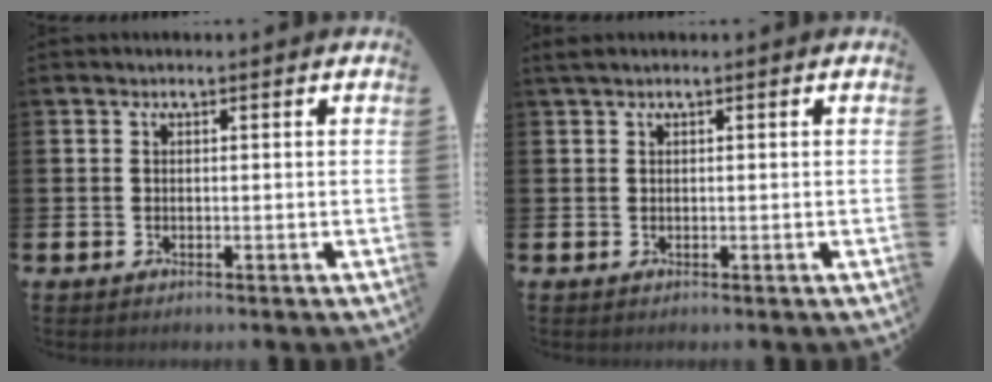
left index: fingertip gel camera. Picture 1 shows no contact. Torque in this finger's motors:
{"motor_torque": [0.03, -0.25, 0.12, 0.04]}